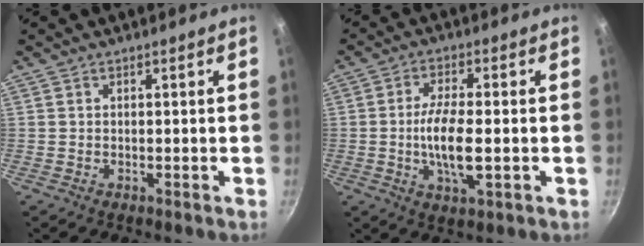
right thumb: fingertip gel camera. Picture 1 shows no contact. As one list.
[{"total": 9.0, "force": [-1.2, 2.9, 8.4], "torque": [-0.167, 0.001, -0.026]}]